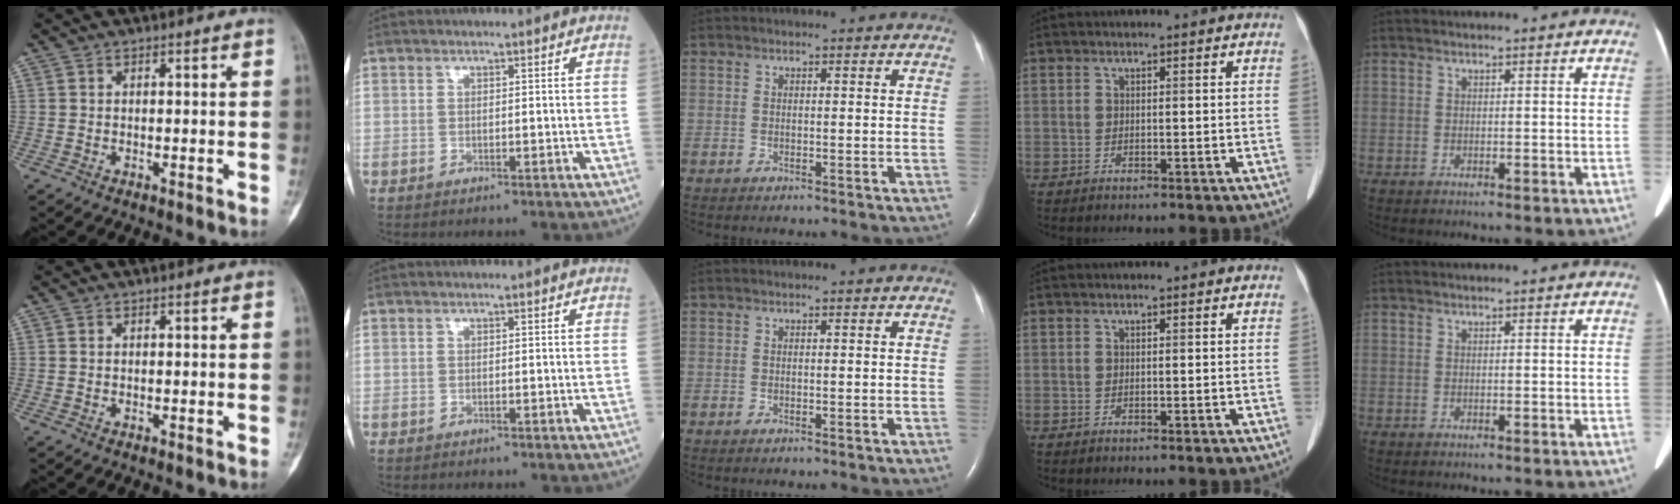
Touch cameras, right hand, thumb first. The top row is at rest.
{}